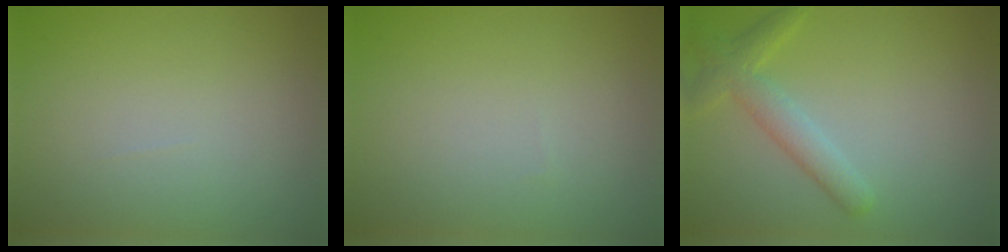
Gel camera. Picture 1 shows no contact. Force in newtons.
{"total": 0.0}
{"total": 2.9, "press": 2.9, "slide": 0.1}